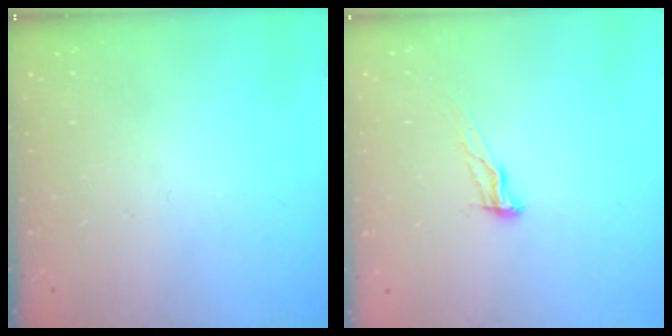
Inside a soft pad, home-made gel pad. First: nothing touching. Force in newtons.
{"total": 8.6, "press": 8.2, "slide": 2.5}